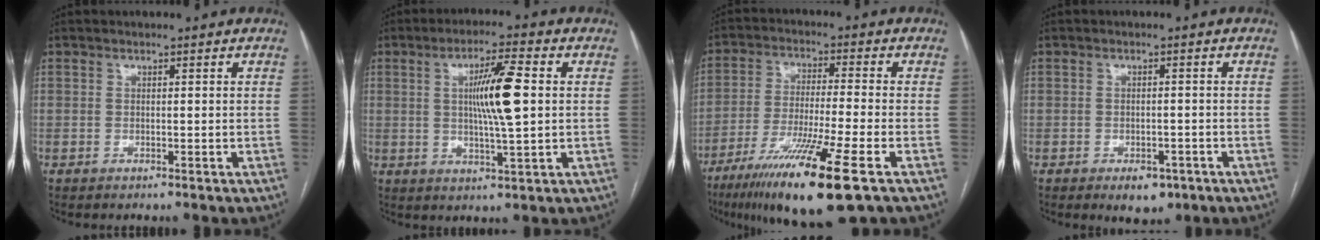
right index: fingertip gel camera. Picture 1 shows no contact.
{"total": 9.2, "force": [1.2, 0.5, 9.1], "torque": [-0.161, 0.000, 0.022]}
{"total": 15.5, "force": [-9.0, -0.2, 12.7], "torque": [-0.233, -0.044, -0.156]}
{"total": 4.1, "force": [-2.4, 2.3, 2.4], "torque": [-0.027, 0.001, -0.022]}